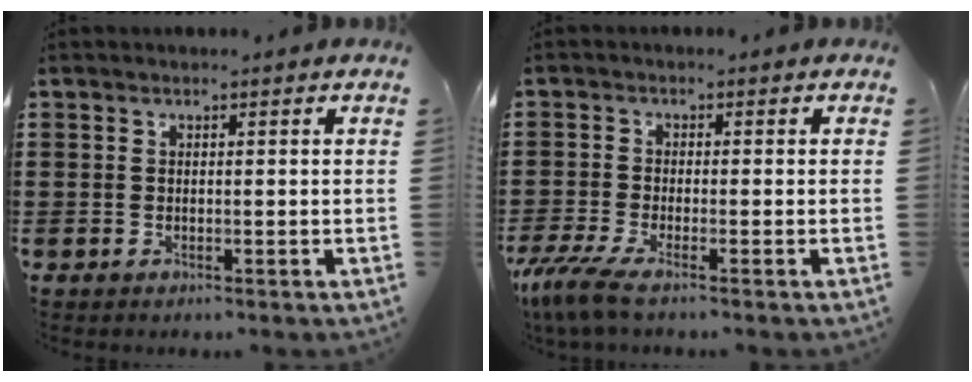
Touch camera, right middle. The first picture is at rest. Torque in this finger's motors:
{"motor_torque": [2.02, -0.01, 0.56, 0.19]}